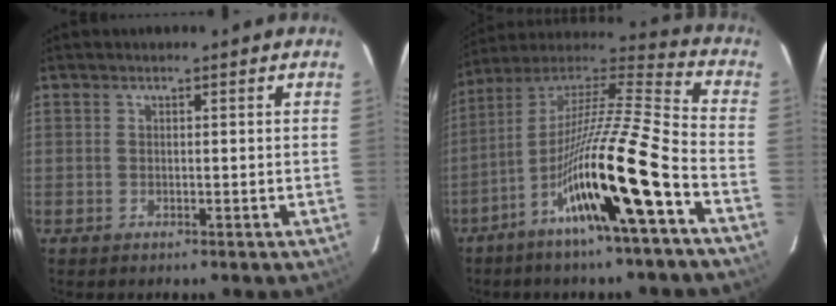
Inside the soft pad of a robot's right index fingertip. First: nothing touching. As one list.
[{"total": 21.8, "force": [-10.6, 0.9, 19.1], "torque": [-0.329, -0.035, -0.194]}]